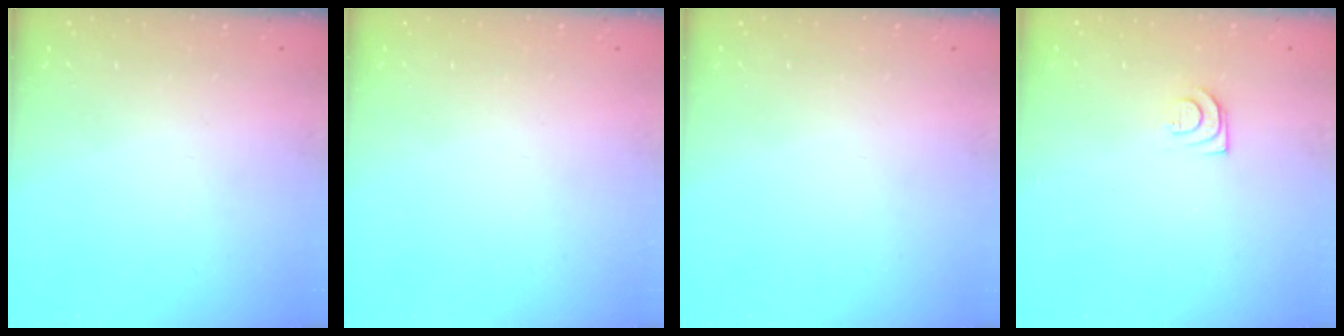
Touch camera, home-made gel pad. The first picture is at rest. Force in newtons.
{"total": 0.0}
{"total": 0.0}
{"total": 7.9, "press": 7.8, "slide": 0.7}